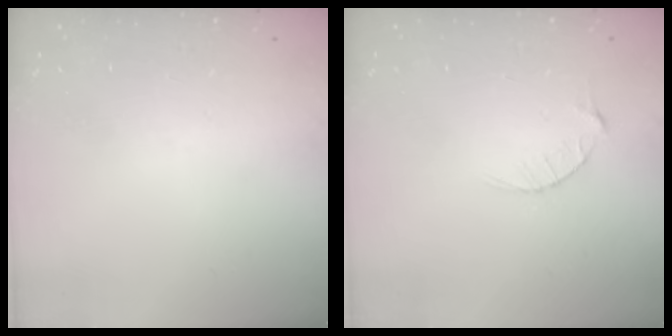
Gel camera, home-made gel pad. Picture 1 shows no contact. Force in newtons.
{"total": 2.9, "press": 2.9, "slide": 0.4}